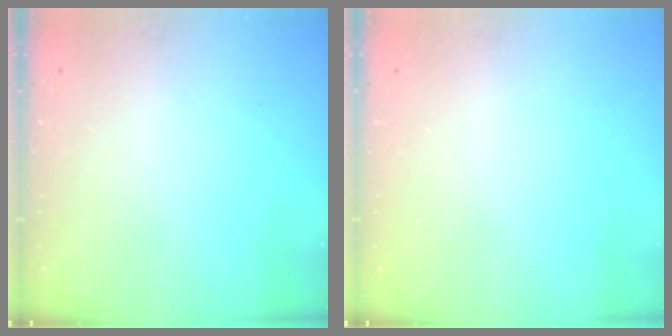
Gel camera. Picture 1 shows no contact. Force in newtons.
{"total": 0.0}